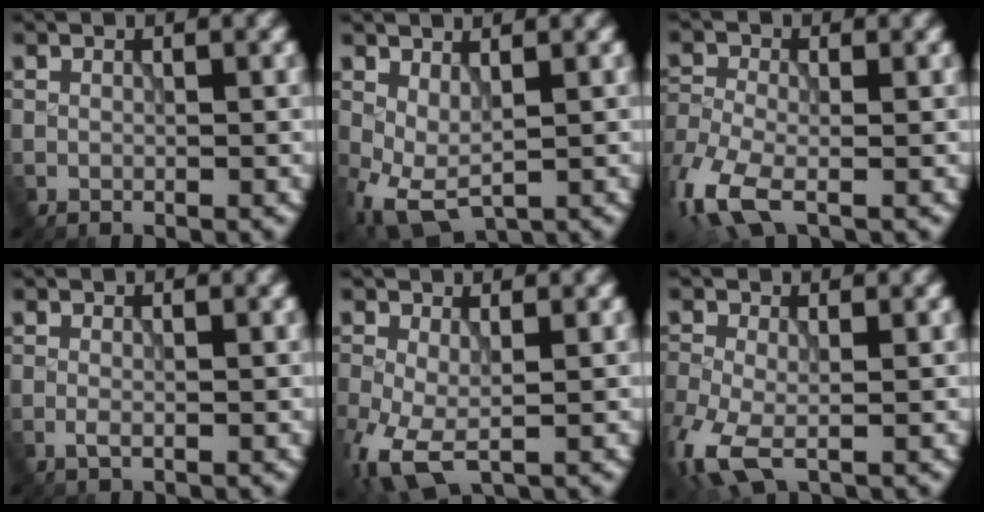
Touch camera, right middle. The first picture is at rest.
{"total": 4.1, "force": [-0.4, 2.1, 3.5], "torque": [-0.087, -0.007, -0.005]}
{"total": 6.5, "force": [-3.5, 3.2, 4.5], "torque": [-0.107, -0.014, -0.081]}
{"total": 0.8, "force": [-0.3, 0.1, 0.7], "torque": [-0.015, -0.004, -0.009]}
{"total": 5.7, "force": [-2.1, 2.8, 4.5], "torque": [-0.120, -0.022, -0.038]}
{"total": 5.9, "force": [-2.4, 3.0, 4.5], "torque": [-0.115, -0.016, -0.054]}